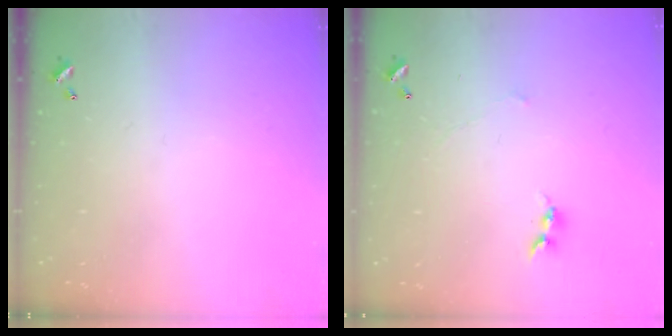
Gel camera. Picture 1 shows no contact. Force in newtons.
{"total": 1.4, "press": 1.3, "slide": 0.4}